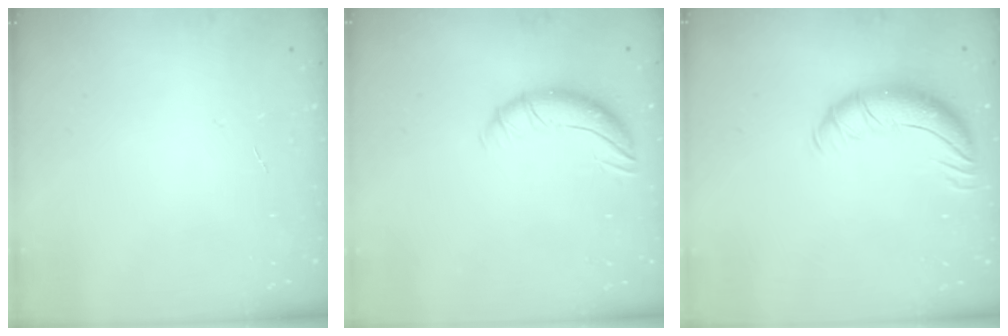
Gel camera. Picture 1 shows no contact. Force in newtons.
{"total": 6.9, "press": 6.8, "slide": 1.4}
{"total": 10.1, "press": 9.8, "slide": 2.2}